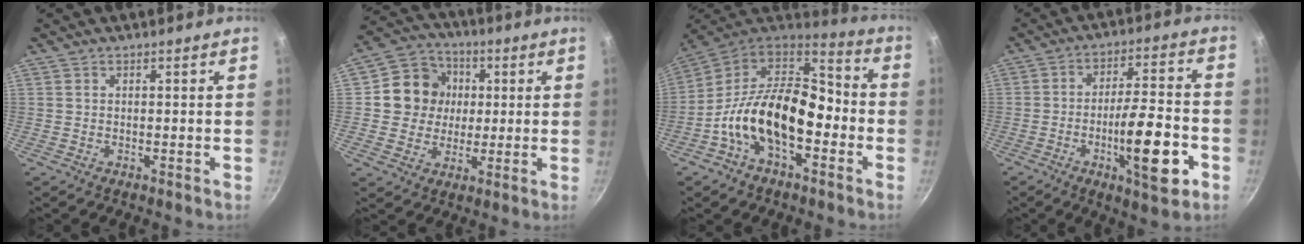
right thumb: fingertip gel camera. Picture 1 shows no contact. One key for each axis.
{"total": 11.4, "fx": 1.6, "fy": 10.5, "fz": 4.0, "tx": -0.032, "ty": 0.016, "tz": 0.016}
{"total": 20.0, "fx": -4.6, "fy": 11.8, "fz": 15.5, "tx": -0.251, "ty": 0.056, "tz": -0.095}
{"total": 15.2, "fx": -5.5, "fy": 4.2, "fz": 13.6, "tx": -0.196, "ty": 0.031, "tz": -0.081}